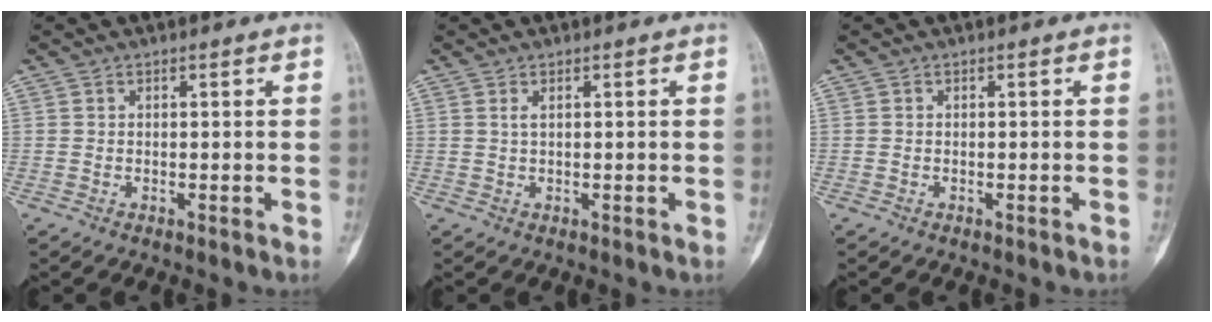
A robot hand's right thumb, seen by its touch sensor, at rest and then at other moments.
{"total": 0.9, "force": [0.4, 0.1, 0.8], "torque": [-0.023, 0.003, 0.010]}
{"total": 0.0}